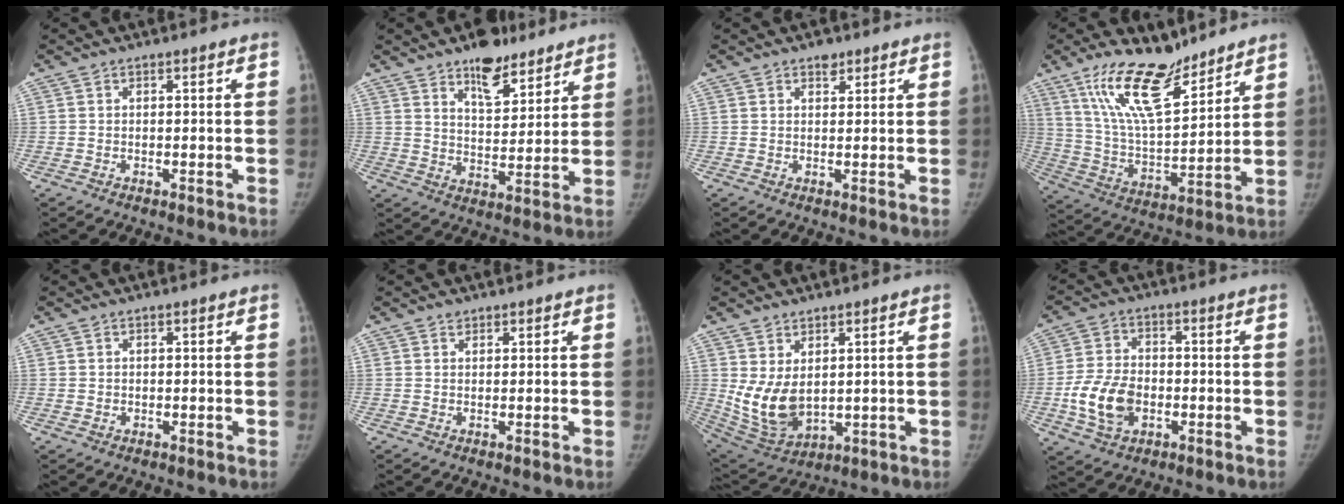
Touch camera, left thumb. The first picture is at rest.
{"total": 11.3, "force": [7.9, 5.1, 6.2], "torque": [-0.064, -0.052, 0.127]}
{"total": 2.1, "force": [1.5, 1.2, 0.9], "torque": [-0.001, -0.007, 0.019]}
{"total": 16.5, "force": [11.8, 5.6, 10.2], "torque": [-0.158, -0.068, 0.227]}
{"total": 0.7, "force": [-0.1, 0.7, 0.1], "torque": [0.004, 0.003, -0.001]}
{"total": 0.7, "force": [0.5, 0.5, 0.1], "torque": [0.007, -0.003, 0.006]}
{"total": 10.0, "force": [1.4, 6.4, 7.6], "torque": [-0.132, -0.021, 0.054]}
{"total": 10.3, "force": [-2.7, 7.1, 6.9], "torque": [-0.121, 0.012, -0.049]}